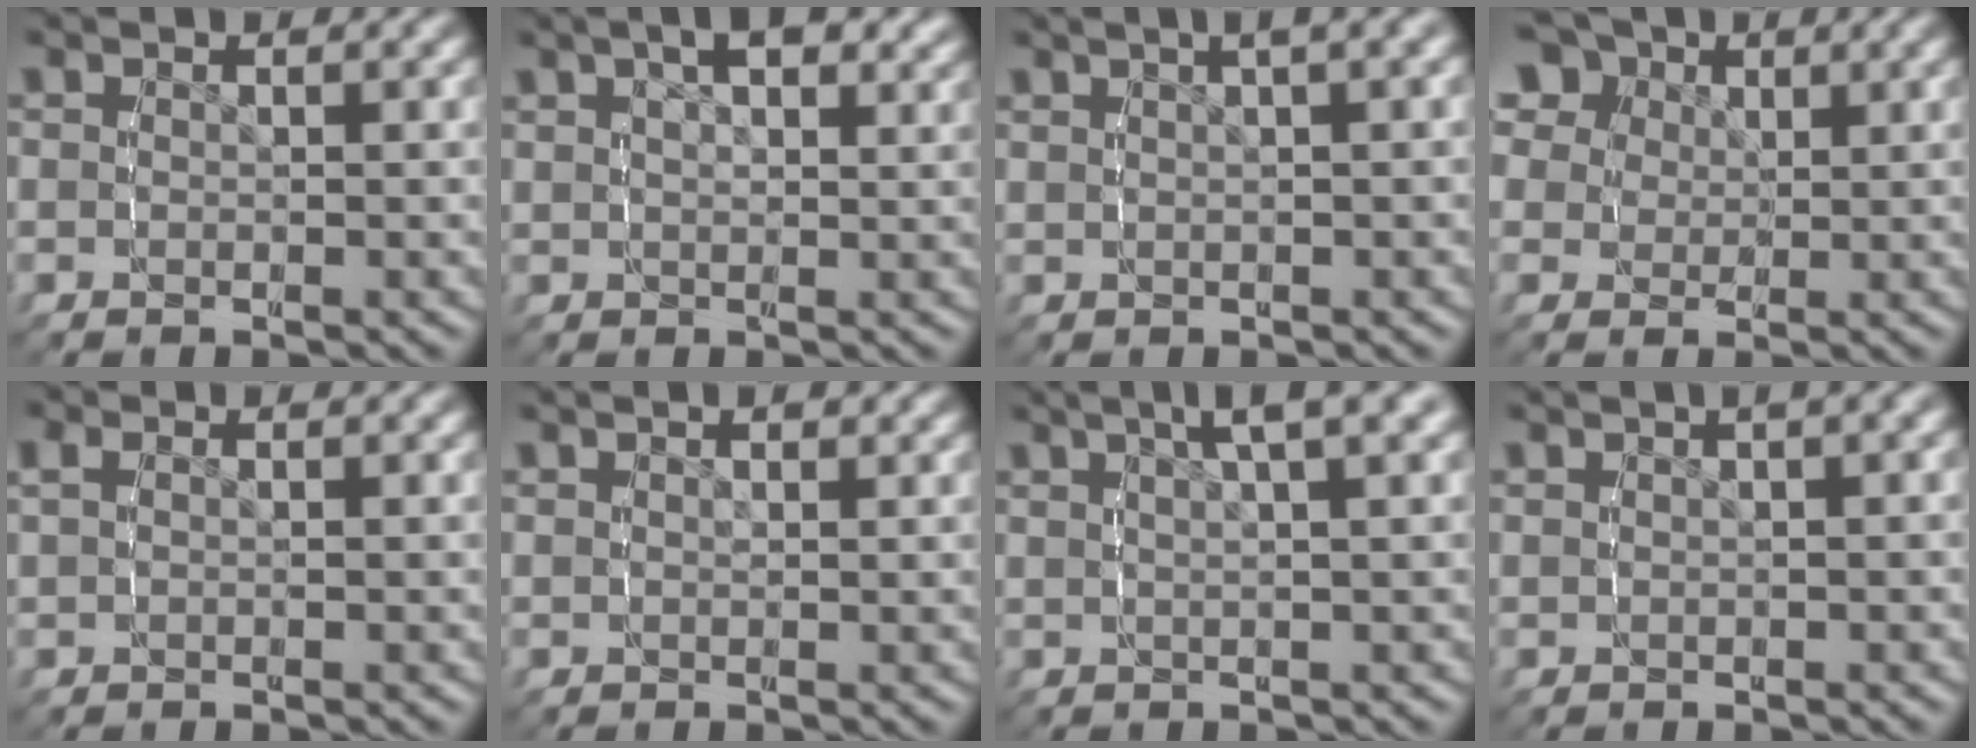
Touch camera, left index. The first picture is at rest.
{"total": 4.0, "force": [2.3, 1.7, 2.9], "torque": [-0.029, 0.012, 0.038]}
{"total": 4.2, "force": [2.5, 0.9, 3.3], "torque": [-0.033, 0.024, 0.040]}
{"total": 9.0, "force": [4.5, 6.6, 4.2], "torque": [-0.080, 0.010, 0.070]}
{"total": 0.9, "force": [0.4, 0.6, 0.6], "torque": [-0.020, -0.003, 0.017]}
{"total": 1.2, "force": [1.0, 0.3, 0.6], "torque": [0.000, -0.003, 0.024]}
{"total": 5.7, "force": [3.9, 1.3, 4.0], "torque": [-0.052, 0.023, 0.060]}
{"total": 2.3, "force": [1.4, 0.2, 1.8], "torque": [-0.015, 0.016, 0.026]}